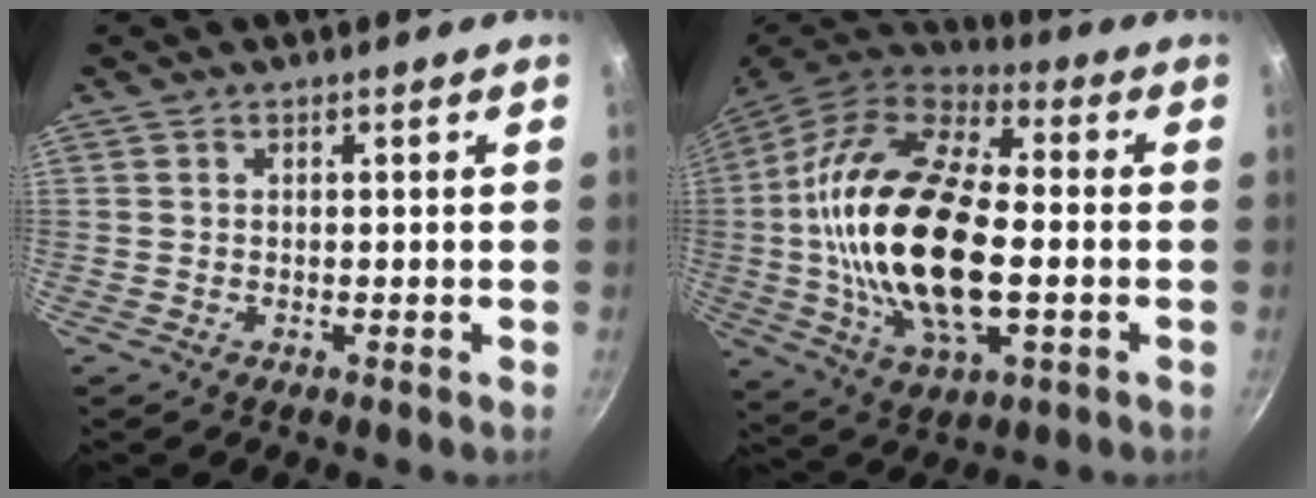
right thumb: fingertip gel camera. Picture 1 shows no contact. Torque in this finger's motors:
{"motor_torque": [-0.53, 2.55, 2.54, -0.23, 0.37]}